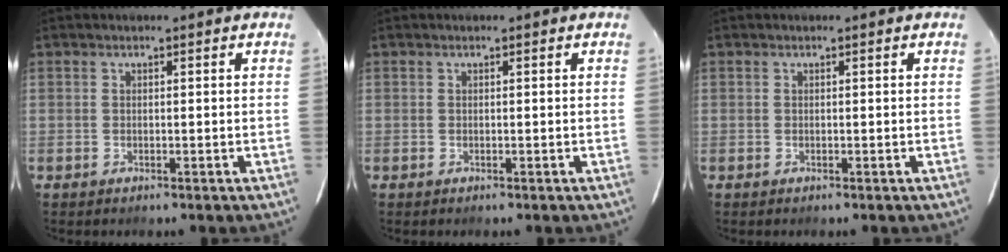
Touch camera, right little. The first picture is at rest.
{"total": 0.0}
{"total": 0.0}